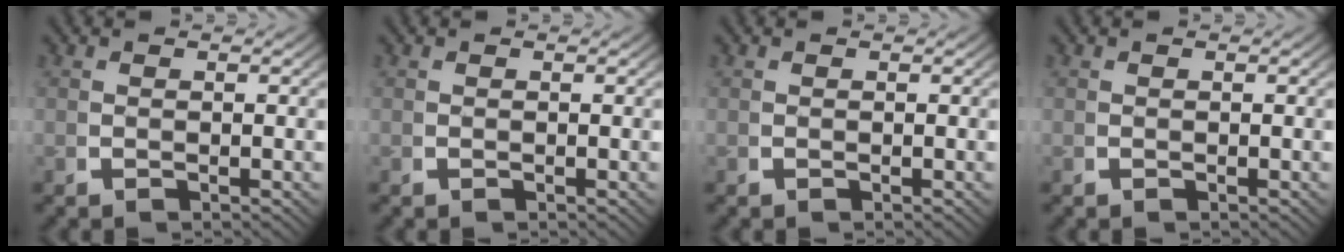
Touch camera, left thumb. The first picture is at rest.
{"total": 0.0}
{"total": 0.0}
{"total": 0.0}